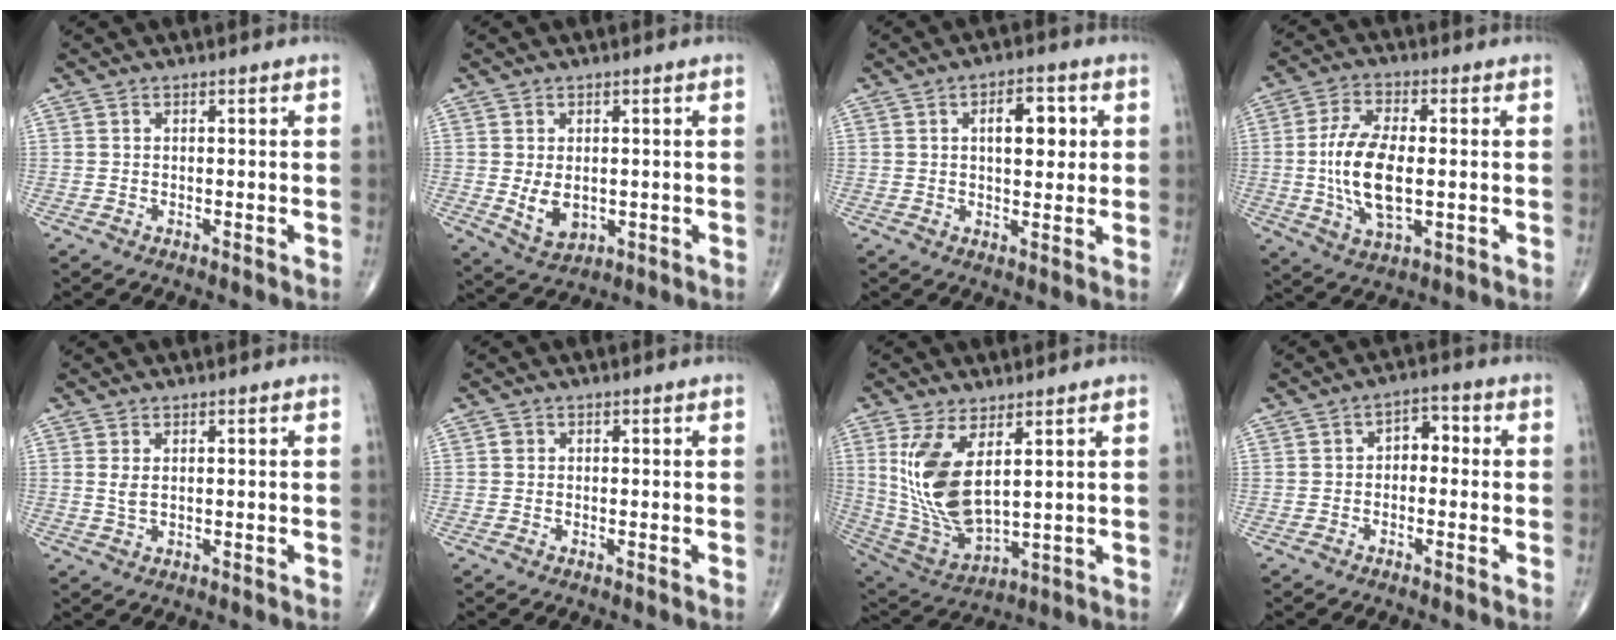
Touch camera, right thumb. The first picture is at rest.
{"total": 5.5, "force": [-0.1, 3.7, 4.1], "torque": [-0.060, -0.014, 0.013]}
{"total": 7.3, "force": [1.8, 3.7, 6.1], "torque": [-0.065, -0.002, 0.025]}
{"total": 13.0, "force": [-0.6, 6.0, 11.5], "torque": [-0.224, -0.002, -0.010]}
{"total": 1.9, "force": [0.5, 0.9, 1.6], "torque": [-0.034, -0.002, 0.016]}
{"total": 0.8, "force": [0.1, 0.7, 0.2], "torque": [0.000, 0.001, 0.000]}
{"total": 14.4, "force": [4.2, 6.4, 12.2], "torque": [-0.245, -0.032, 0.104]}
{"total": 3.8, "force": [-0.2, 2.6, 2.7], "torque": [-0.019, 0.019, -0.017]}